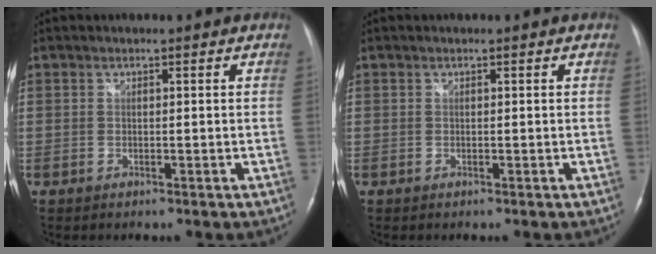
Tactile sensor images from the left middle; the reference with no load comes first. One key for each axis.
{"total": 0.0}